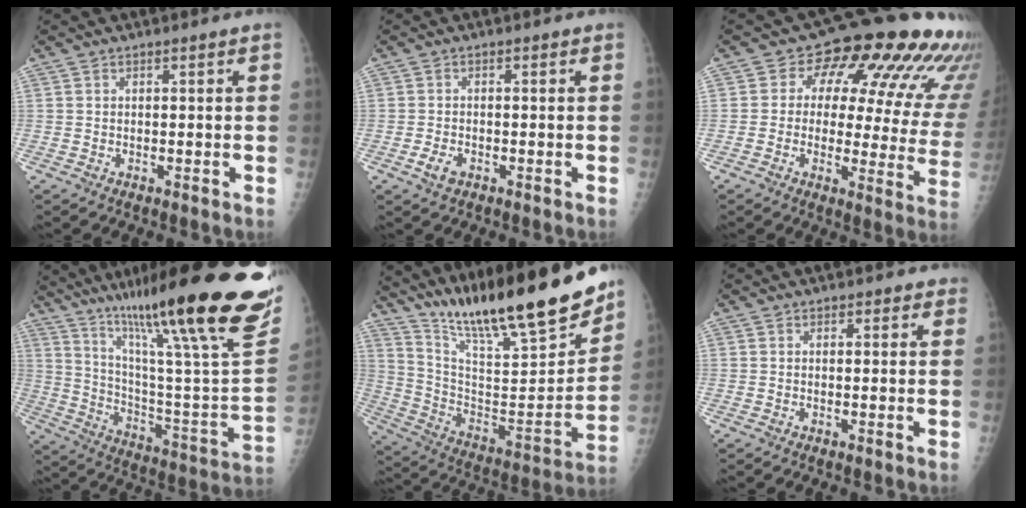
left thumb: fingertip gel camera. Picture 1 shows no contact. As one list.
[{"total": 2.6, "force": [-1.2, 1.6, 1.6], "torque": [-0.030, 0.000, -0.022]}, {"total": 21.2, "force": [11.0, 9.6, 15.4], "torque": [-0.159, -0.029, 0.117]}, {"total": 35.3, "force": [23.4, 4.6, 26.0], "torque": [-0.331, -0.088, 0.354]}, {"total": 26.5, "force": [21.0, 4.2, 15.7], "torque": [-0.237, -0.099, 0.347]}, {"total": 1.1, "force": [0.7, 0.8, 0.3], "torque": [0.011, -0.002, 0.002]}]